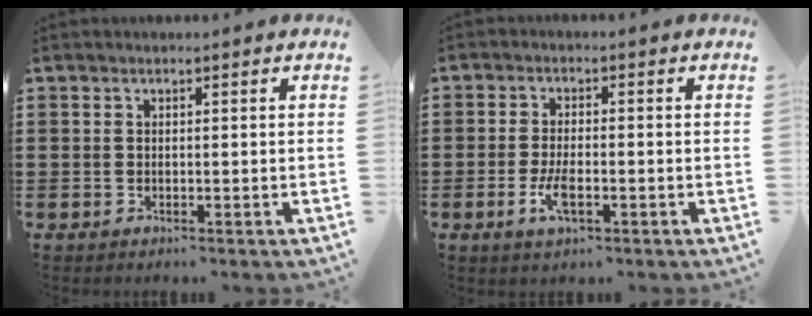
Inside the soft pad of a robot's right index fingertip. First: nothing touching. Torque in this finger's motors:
{"motor_torque": [2.14, 0.00, 0.09, 0.10]}